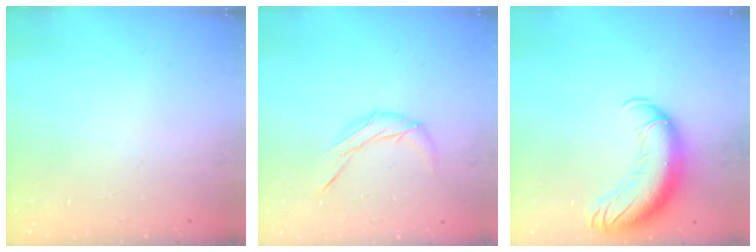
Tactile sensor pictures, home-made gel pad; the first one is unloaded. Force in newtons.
{"total": 7.0, "press": 7.0, "slide": 0.3}
{"total": 15.9, "press": 15.5, "slide": 3.6}